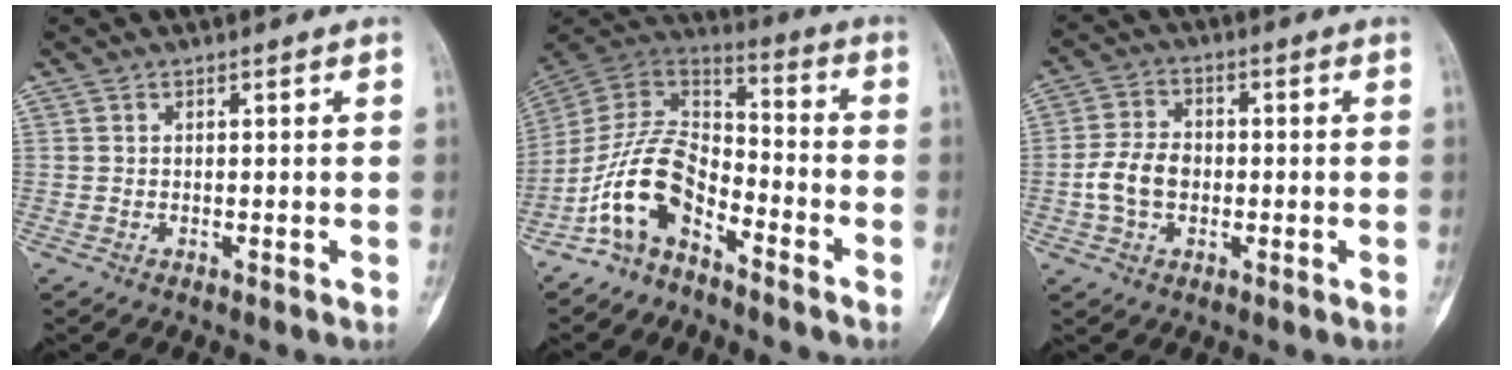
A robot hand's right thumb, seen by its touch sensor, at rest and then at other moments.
{"total": 13.0, "force": [-7.5, 6.8, 8.1], "torque": [-0.146, 0.083, -0.154]}
{"total": 7.3, "force": [-1.1, 5.2, 4.9], "torque": [-0.090, 0.018, -0.025]}